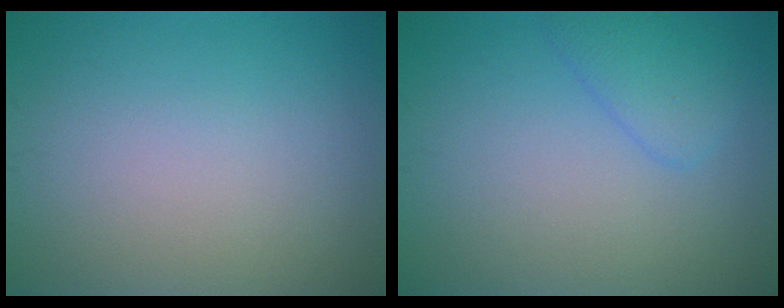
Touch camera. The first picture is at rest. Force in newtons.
{"total": 2.2, "press": 2.1, "slide": 0.2}